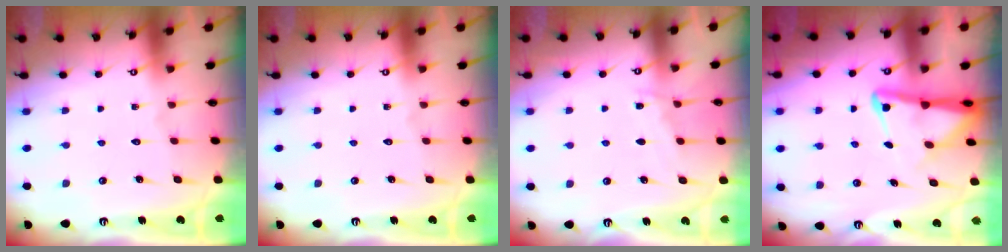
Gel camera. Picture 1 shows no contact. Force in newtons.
{"total": 0.0}
{"total": 6.2, "press": 6.2, "slide": 0.6}
{"total": 5.1, "press": 5.1, "slide": 0.6}